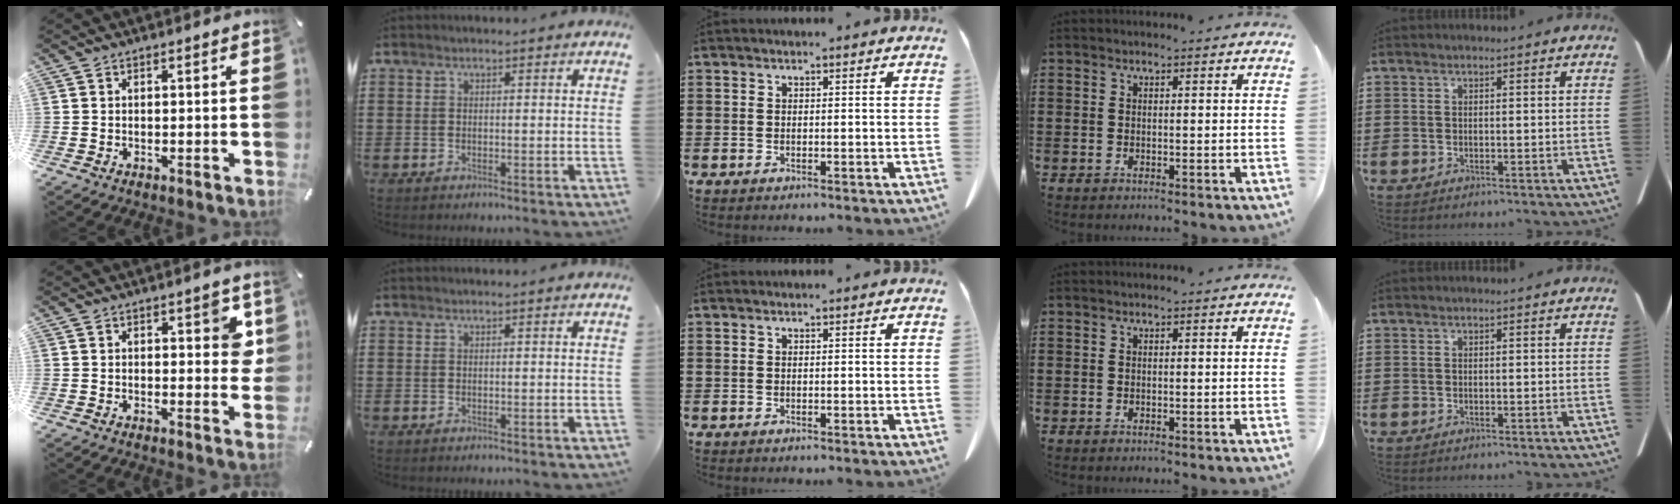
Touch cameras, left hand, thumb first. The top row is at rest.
{"thumb": {"total": 5.4, "force": [1.7, 2.7, 4.4], "torque": [-0.049, -0.008, 0.022]}}